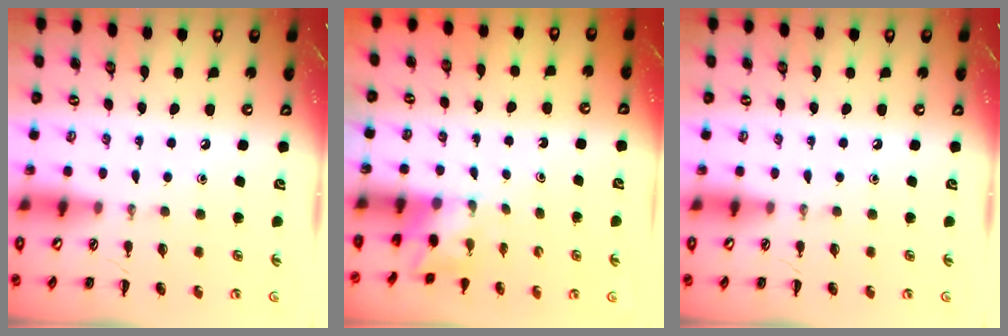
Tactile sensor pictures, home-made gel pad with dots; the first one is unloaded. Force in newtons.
{"total": 1.7, "press": 1.6, "slide": 0.6}
{"total": 0.0}